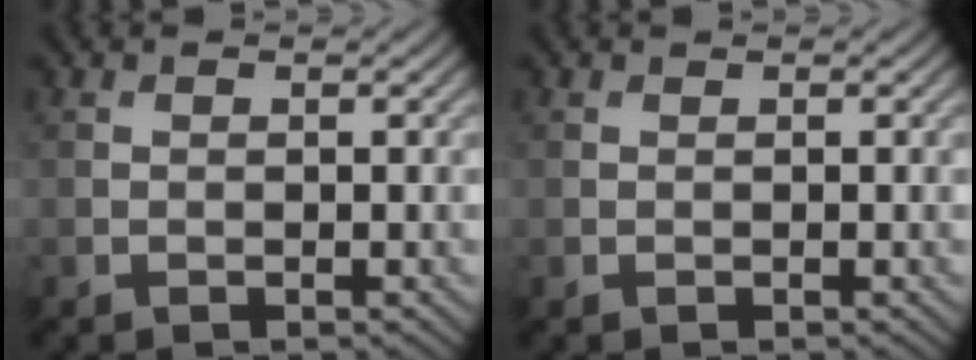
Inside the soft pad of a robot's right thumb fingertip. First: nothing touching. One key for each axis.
{"total": 0.0}